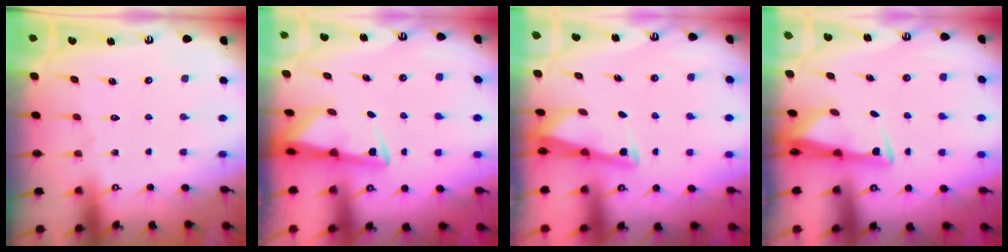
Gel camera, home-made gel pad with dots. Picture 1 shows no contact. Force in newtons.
{"total": 3.0, "press": 2.9, "slide": 0.7}
{"total": 2.4, "press": 2.4, "slide": 0.2}
{"total": 2.9, "press": 2.8, "slide": 1.0}